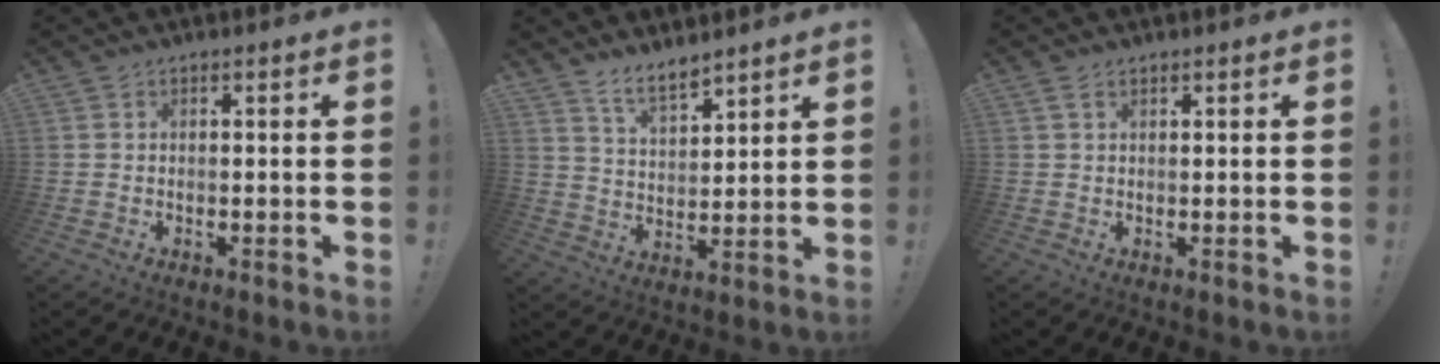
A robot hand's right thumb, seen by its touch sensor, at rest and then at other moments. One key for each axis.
{"total": 7.8, "fx": 6.8, "fy": 2.5, "fz": 3.0, "tx": -0.058, "ty": -0.047, "tz": 0.128}
{"total": 1.5, "fx": 0.9, "fy": 0.4, "fz": 1.2, "tx": -0.024, "ty": 0.002, "tz": 0.016}